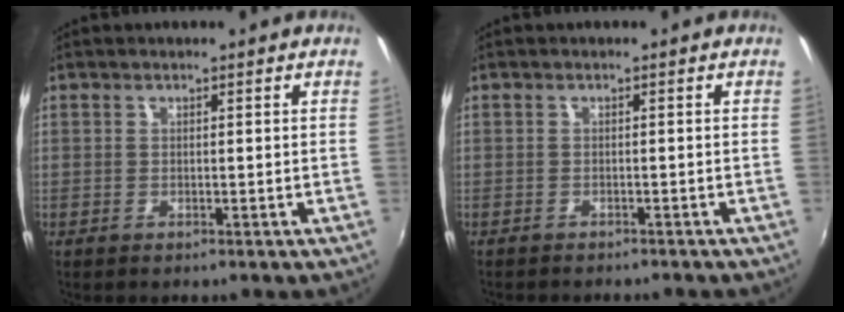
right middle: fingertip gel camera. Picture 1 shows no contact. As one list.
[{"total": 3.0, "force": [-2.8, 0.7, 0.9], "torque": [-0.023, -0.012, -0.042]}]